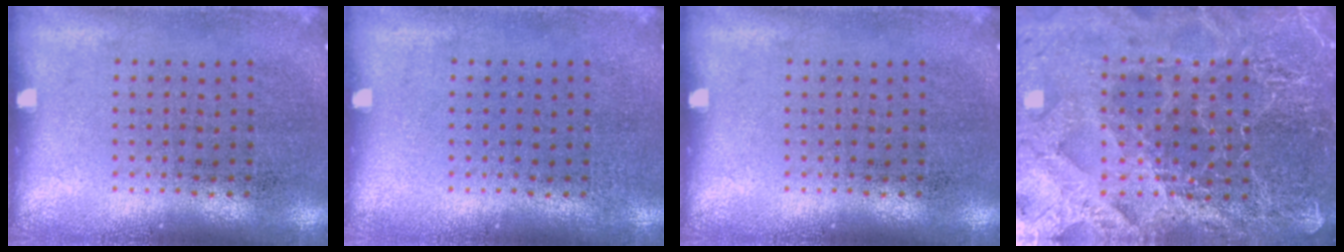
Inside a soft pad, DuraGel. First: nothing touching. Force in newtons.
{"total": 0.0}
{"total": 0.0}
{"total": 4.5, "press": 4.2, "slide": 1.5}